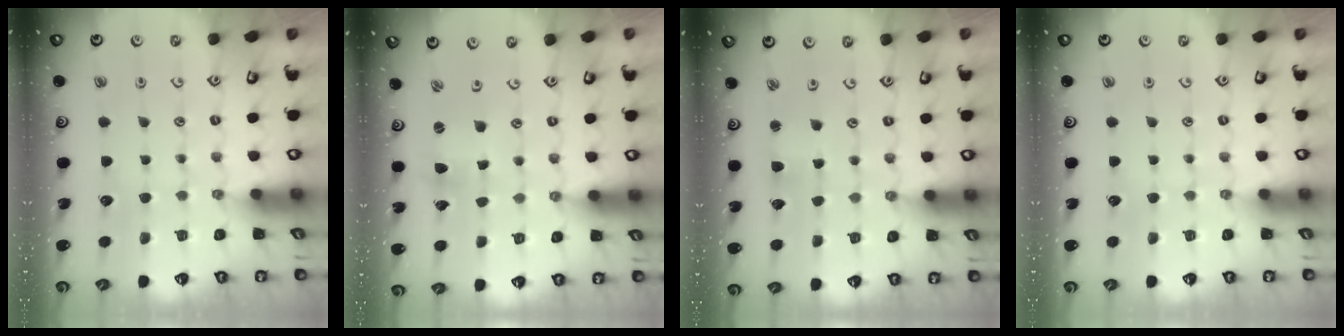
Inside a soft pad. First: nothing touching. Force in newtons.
{"total": 2.3, "press": 2.3, "slide": 0.3}
{"total": 3.3, "press": 3.3, "slide": 0.4}
{"total": 0.0}